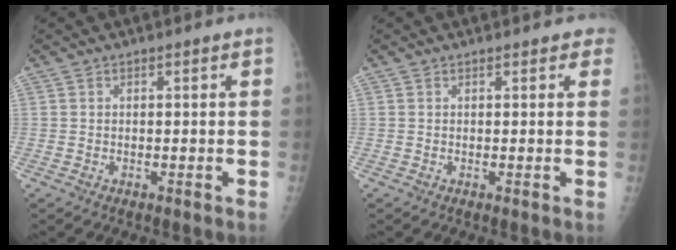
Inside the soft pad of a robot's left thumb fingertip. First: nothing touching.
{"total": 1.4, "force": [1.1, 0.8, 0.4], "torque": [0.012, -0.003, 0.000]}